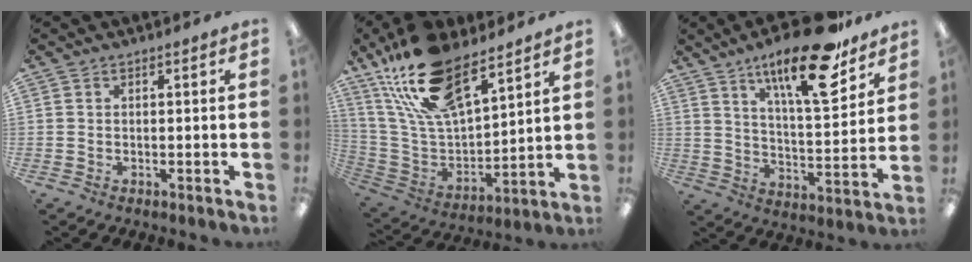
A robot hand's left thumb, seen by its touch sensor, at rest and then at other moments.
{"total": 22.0, "force": [15.8, 8.8, 12.5], "torque": [-0.254, -0.083, 0.283]}
{"total": 20.4, "force": [13.5, 6.2, 13.9], "torque": [-0.215, -0.073, 0.215]}